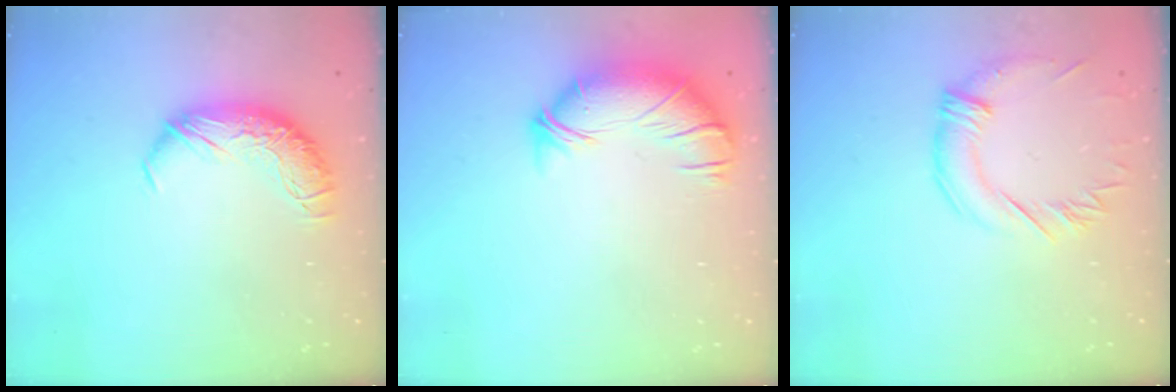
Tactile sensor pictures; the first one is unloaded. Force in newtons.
{"total": 2.8, "press": 1.5, "slide": 2.3}
{"total": 1.3, "press": 0.2, "slide": 1.2}